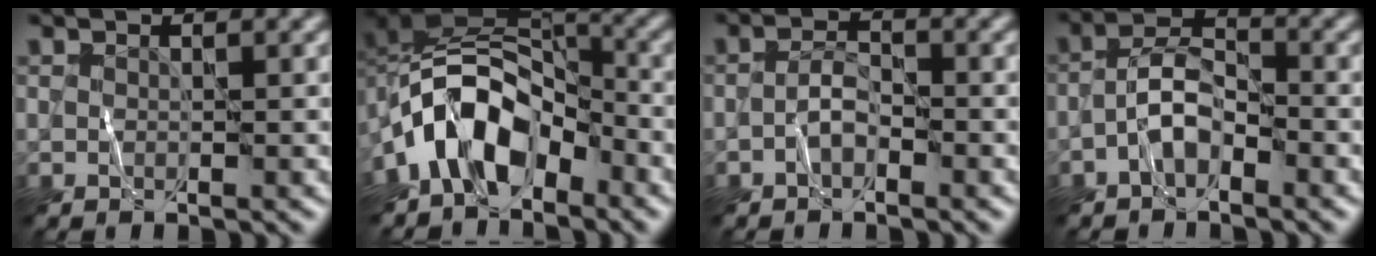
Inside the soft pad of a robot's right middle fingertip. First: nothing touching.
{"total": 8.6, "force": [-4.1, 5.3, 5.4], "torque": [-0.080, 0.013, -0.094]}
{"total": 1.7, "force": [-0.9, 0.8, 1.2], "torque": [-0.021, 0.007, -0.022]}
{"total": 3.3, "force": [-1.8, 1.5, 2.3], "torque": [-0.038, 0.015, -0.045]}